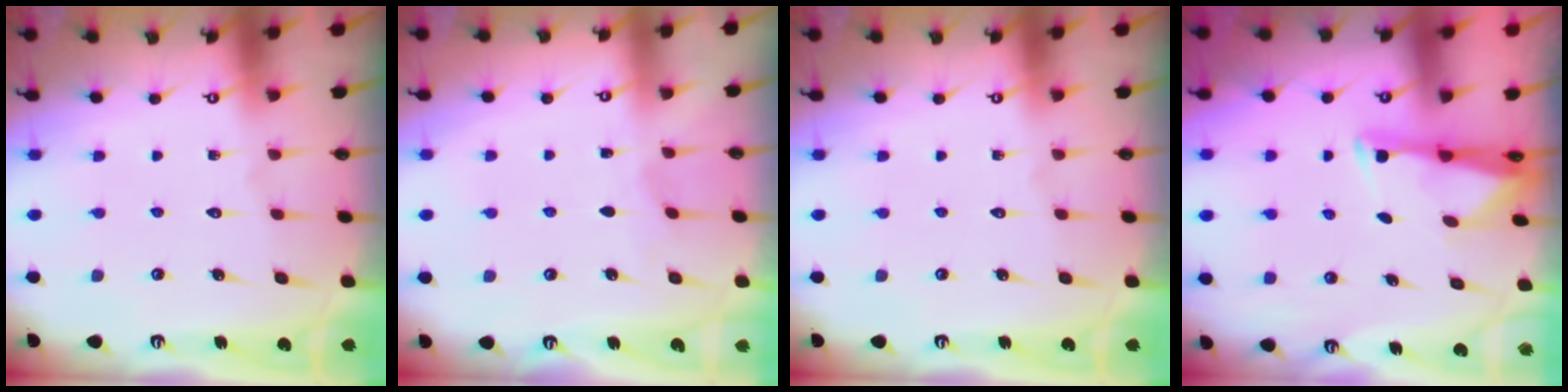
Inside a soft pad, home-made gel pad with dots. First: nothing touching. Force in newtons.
{"total": 2.3, "press": 2.3, "slide": 0.4}
{"total": 0.0}
{"total": 3.0, "press": 2.9, "slide": 0.4}